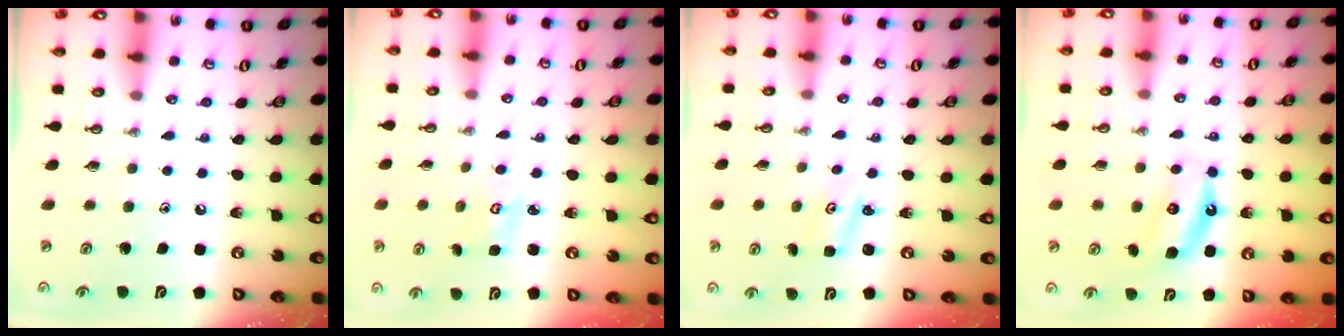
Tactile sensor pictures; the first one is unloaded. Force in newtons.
{"total": 3.2, "press": 3.2, "slide": 0.4}
{"total": 2.0, "press": 2.0, "slide": 0.2}
{"total": 5.9, "press": 5.9, "slide": 0.9}